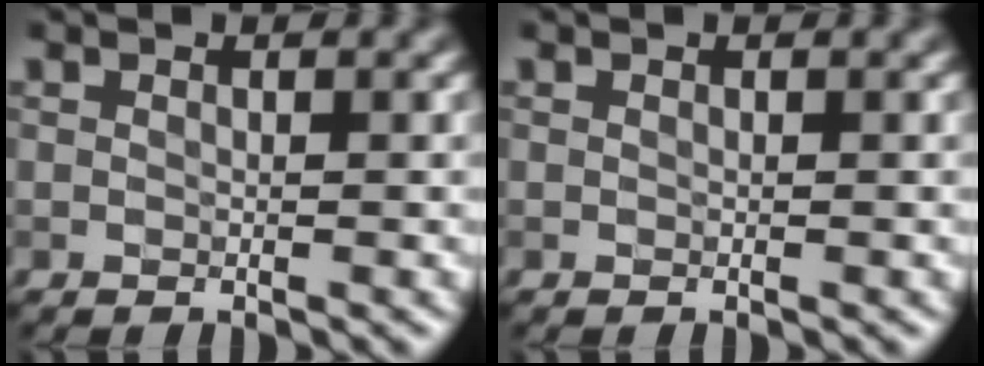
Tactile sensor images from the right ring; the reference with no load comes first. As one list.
[{"total": 0.0}]